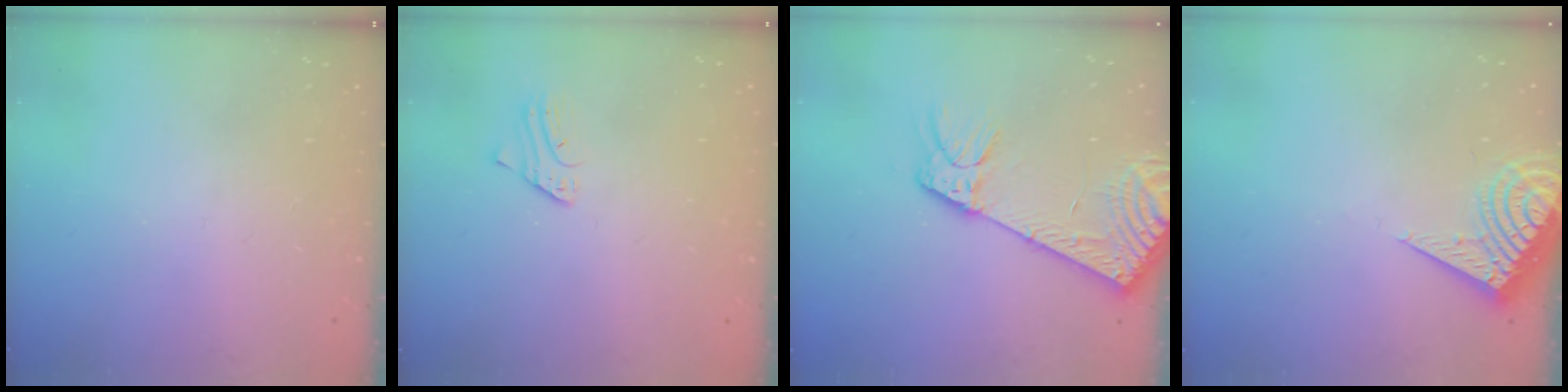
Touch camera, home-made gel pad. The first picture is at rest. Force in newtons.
{"total": 2.0, "press": 2.0, "slide": 0.1}
{"total": 10.3, "press": 10.1, "slide": 2.1}
{"total": 9.1, "press": 9.0, "slide": 1.2}